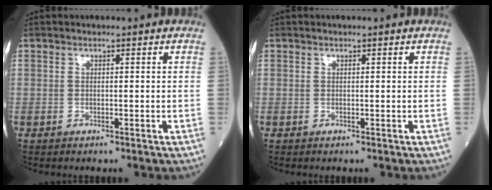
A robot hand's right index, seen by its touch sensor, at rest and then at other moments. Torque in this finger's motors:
{"motor_torque": [0.12, -0.02, 0.04, 0.01]}